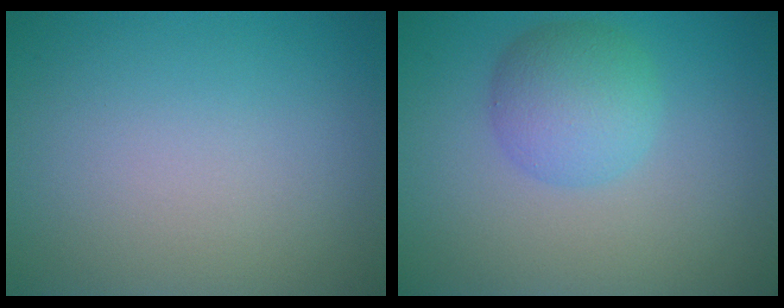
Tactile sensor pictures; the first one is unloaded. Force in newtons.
{"total": 4.0, "press": 4.0, "slide": 0.1}